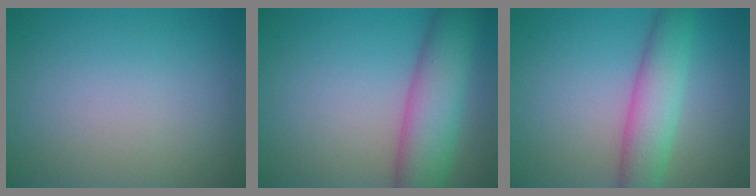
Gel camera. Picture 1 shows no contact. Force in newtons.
{"total": 7.3, "press": 7.3, "slide": 0.2}
{"total": 5.2, "press": 5.2, "slide": 0.1}